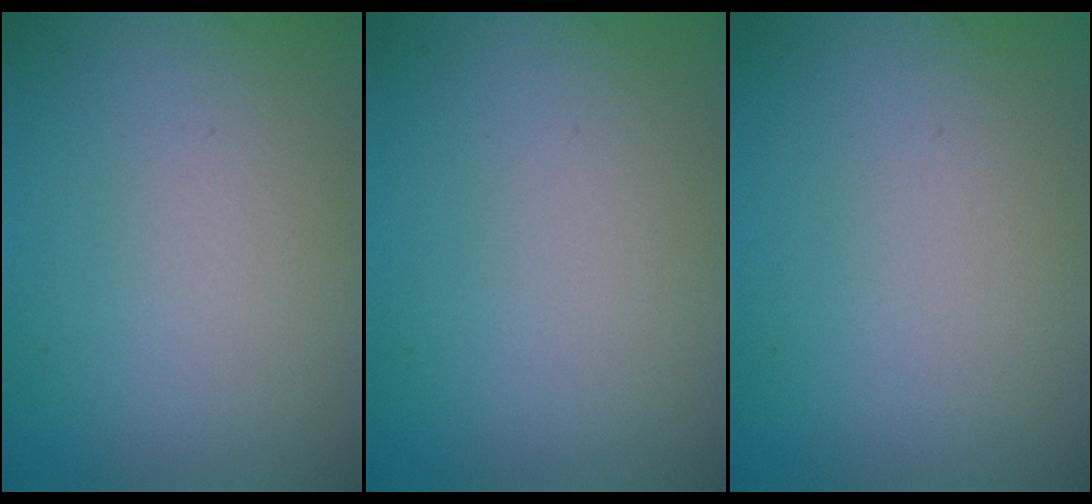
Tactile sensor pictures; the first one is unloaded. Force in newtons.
{"total": 0.0}
{"total": 0.0}